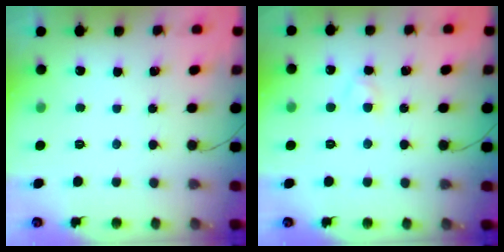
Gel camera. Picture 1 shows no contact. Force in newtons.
{"total": 2.5, "press": 2.3, "slide": 1.1}